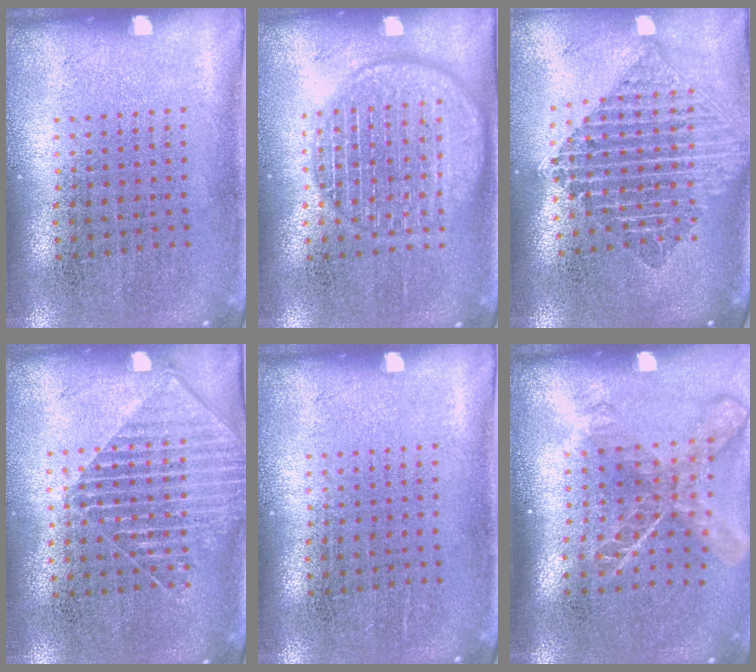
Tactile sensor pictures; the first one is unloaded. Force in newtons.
{"total": 2.9, "press": 2.9, "slide": 0.4}
{"total": 2.1, "press": 1.7, "slide": 1.3}
{"total": 1.4, "press": 1.2, "slide": 0.8}
{"total": 0.0}
{"total": 1.9, "press": 1.4, "slide": 1.3}